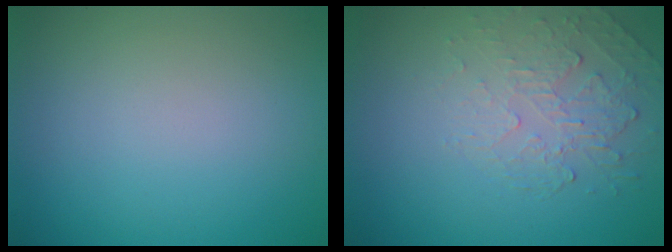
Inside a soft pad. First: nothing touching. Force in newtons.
{"total": 2.2, "press": 1.1, "slide": 1.9}